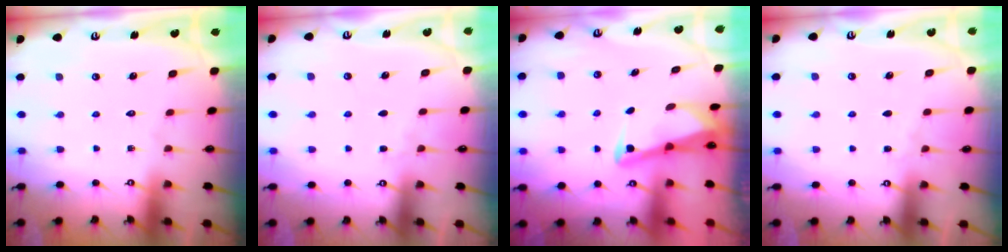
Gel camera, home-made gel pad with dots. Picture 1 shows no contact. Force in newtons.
{"total": 3.3, "press": 3.2, "slide": 0.6}
{"total": 2.8, "press": 2.8, "slide": 0.4}
{"total": 2.5, "press": 2.4, "slide": 0.4}